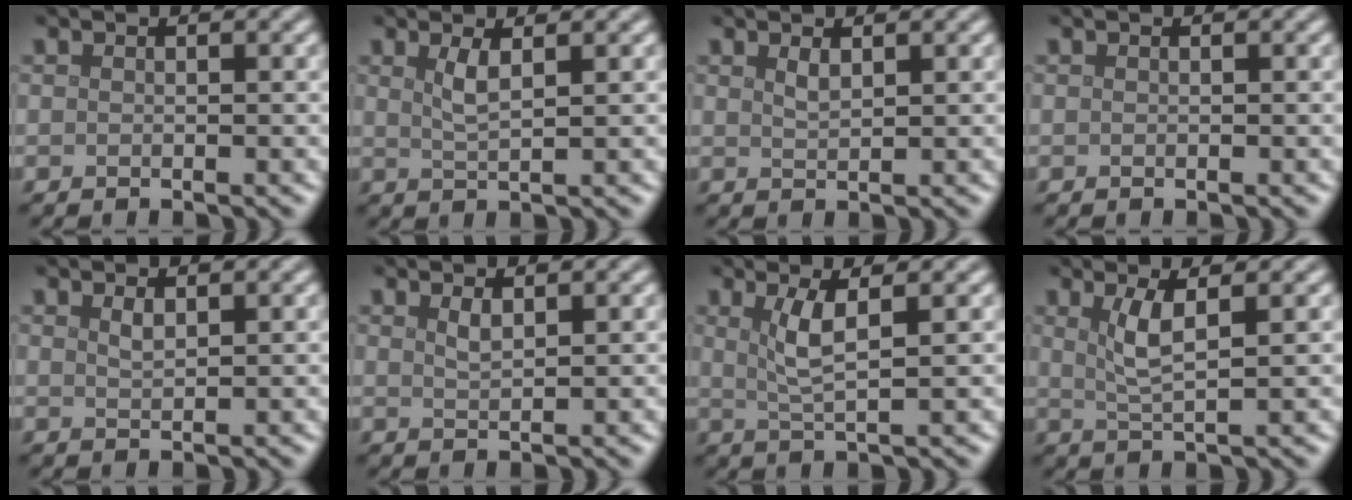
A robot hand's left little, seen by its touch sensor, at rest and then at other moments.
{"total": 2.1, "force": [0.9, 0.5, 1.7], "torque": [-0.033, -0.002, 0.016]}
{"total": 1.1, "force": [0.8, 0.3, 0.7], "torque": [-0.014, 0.000, 0.016]}
{"total": 0.0}
{"total": 1.0, "force": [0.7, 0.3, 0.6], "torque": [-0.014, 0.000, 0.014]}
{"total": 1.2, "force": [0.9, 0.3, 0.8], "torque": [-0.017, 0.000, 0.017]}
{"total": 3.2, "force": [1.0, 0.7, 2.9], "torque": [-0.058, -0.002, 0.023]}
{"total": 3.0, "force": [1.1, 0.7, 2.7], "torque": [-0.054, -0.003, 0.024]}